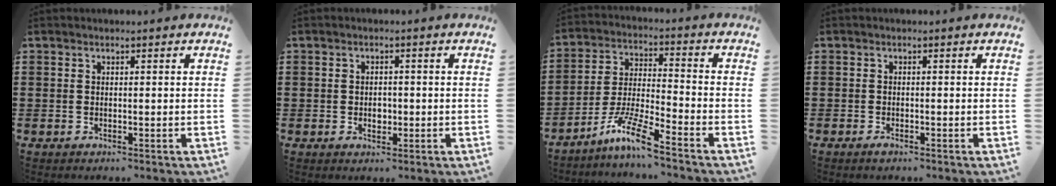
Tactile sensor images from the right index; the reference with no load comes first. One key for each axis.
{"total": 1.8, "fx": -0.3, "fy": 1.4, "fz": 1.1, "tx": -0.015, "ty": 0.003, "tz": -0.009}
{"total": 8.7, "fx": -6.8, "fy": 0.1, "fz": 5.4, "tx": -0.121, "ty": -0.008, "tz": -0.137}
{"total": 0.7, "fx": -0.6, "fy": 0.2, "fz": 0.3, "tx": -0.008, "ty": -0.004, "tz": -0.011}